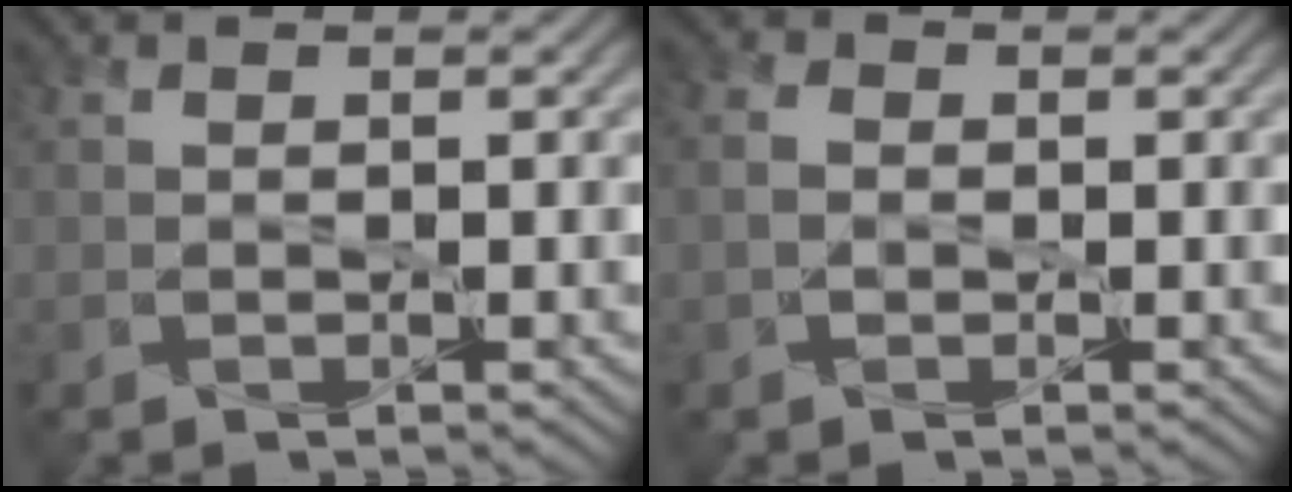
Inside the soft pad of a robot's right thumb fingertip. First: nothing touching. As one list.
[{"total": 1.7, "force": [-0.5, 1.4, 0.9], "torque": [-0.015, -0.003, -0.005]}]